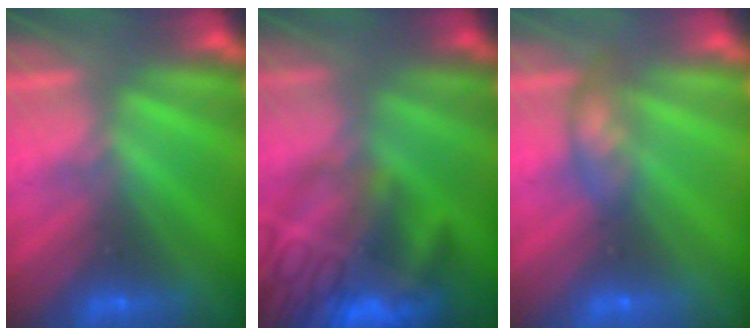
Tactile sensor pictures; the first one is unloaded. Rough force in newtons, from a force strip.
{"total": 7.5}
{"total": 2.3}